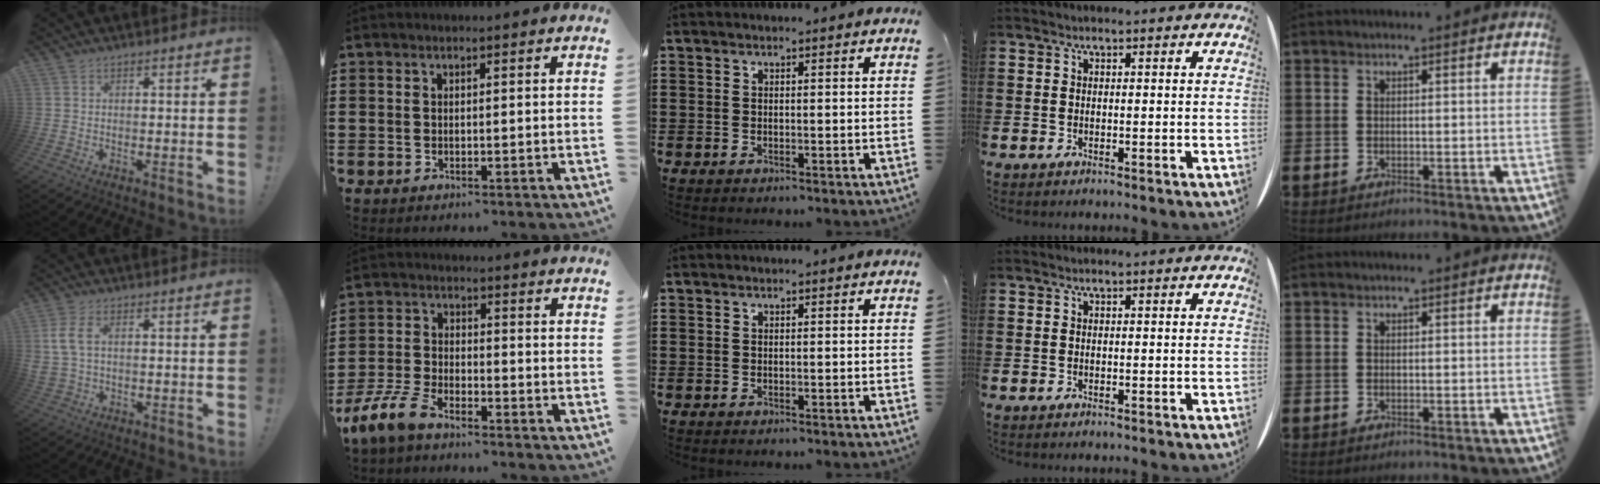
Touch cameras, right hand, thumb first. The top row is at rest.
{"thumb": {"total": 6.6, "force": [1.3, 3.6, 5.4], "torque": [-0.109, -0.006, 0.025]}, "index": {"total": 6.2, "force": [-5.1, 1.4, 3.4], "torque": [-0.102, -0.013, -0.105]}}